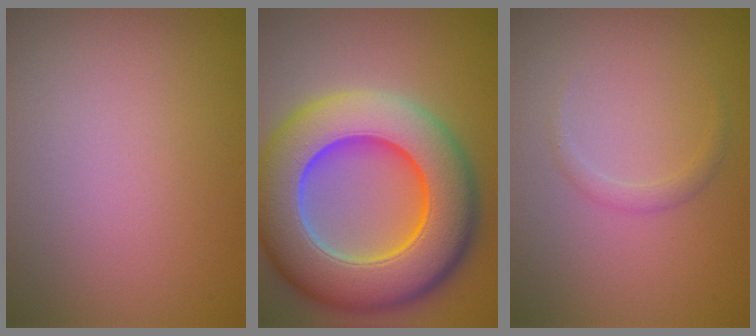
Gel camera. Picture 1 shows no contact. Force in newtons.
{"total": 13.5, "press": 13.5, "slide": 0.6}
{"total": 1.0, "press": 1.0, "slide": 0.1}